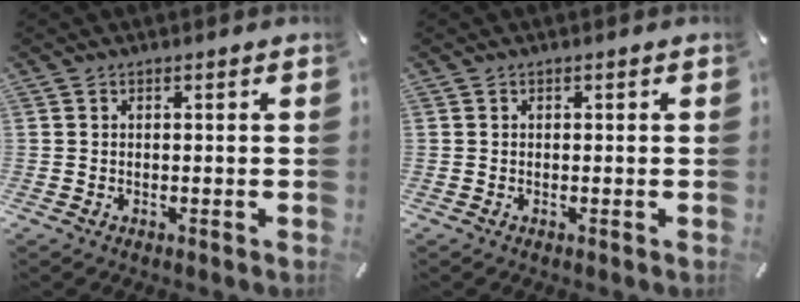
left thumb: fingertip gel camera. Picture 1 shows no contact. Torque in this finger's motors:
{"motor_torque": [-0.10, 0.20, 0.00, -0.38, 0.02]}